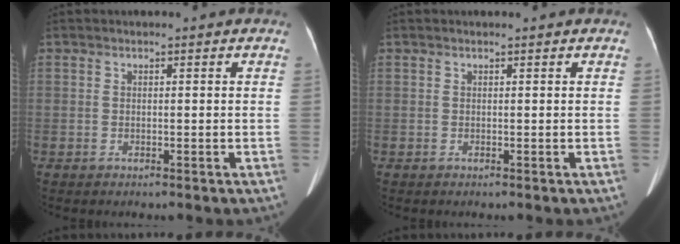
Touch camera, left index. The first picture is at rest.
{"total": 0.0}